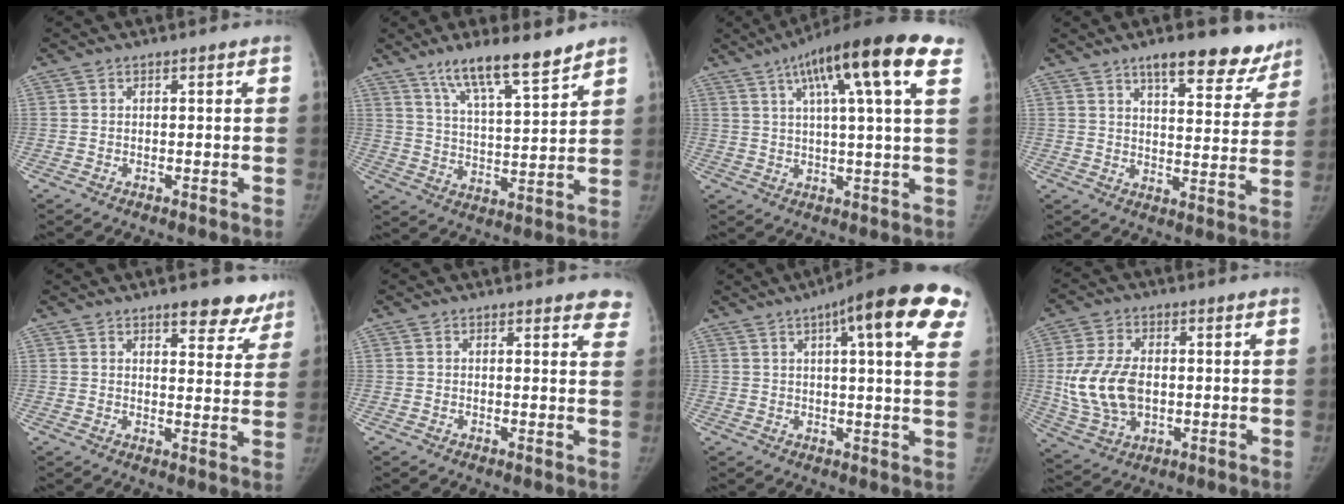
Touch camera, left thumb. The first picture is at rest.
{"total": 12.2, "force": [9.2, 2.2, 7.7], "torque": [-0.120, -0.056, 0.164]}
{"total": 18.2, "force": [8.9, 3.1, 15.6], "torque": [-0.231, 0.003, 0.129]}
{"total": 14.2, "force": [10.6, 5.3, 7.7], "torque": [-0.046, -0.059, 0.140]}
{"total": 8.3, "force": [6.5, 3.4, 3.9], "torque": [-0.009, -0.037, 0.076]}
{"total": 4.8, "force": [4.0, 1.7, 2.1], "torque": [0.008, -0.017, 0.029]}
{"total": 19.5, "force": [9.6, 4.3, 16.4], "torque": [-0.214, -0.002, 0.114]}
{"total": 12.9, "force": [0.0, 8.4, 9.9], "torque": [-0.193, -0.002, 0.011]}